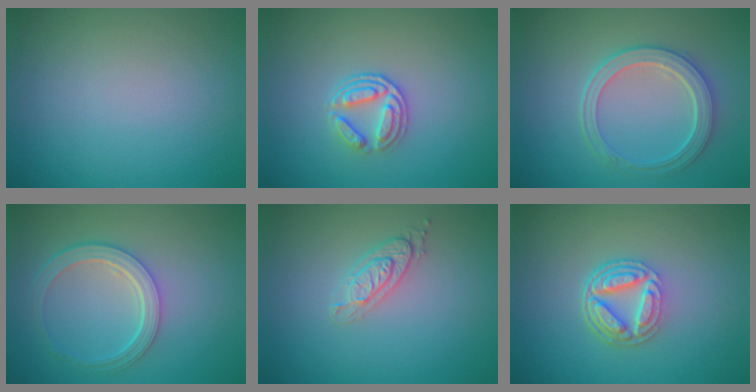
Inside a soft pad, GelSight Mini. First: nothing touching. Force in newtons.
{"total": 2.6, "press": 2.1, "slide": 1.6}
{"total": 4.3, "press": 3.7, "slide": 2.2}
{"total": 4.4, "press": 3.4, "slide": 2.8}
{"total": 2.0, "press": 1.9, "slide": 0.4}
{"total": 4.8, "press": 3.4, "slide": 3.4}